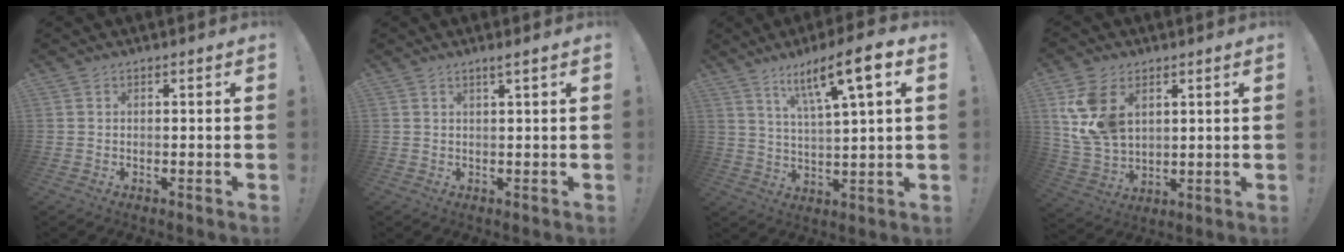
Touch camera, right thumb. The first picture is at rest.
{"total": 2.1, "force": [1.3, -0.3, 1.6], "torque": [-0.025, -0.004, 0.020]}
{"total": 12.7, "force": [6.8, 1.7, 10.6], "torque": [-0.166, -0.035, 0.099]}
{"total": 13.3, "force": [5.1, 9.3, 8.0], "torque": [-0.146, -0.022, 0.104]}